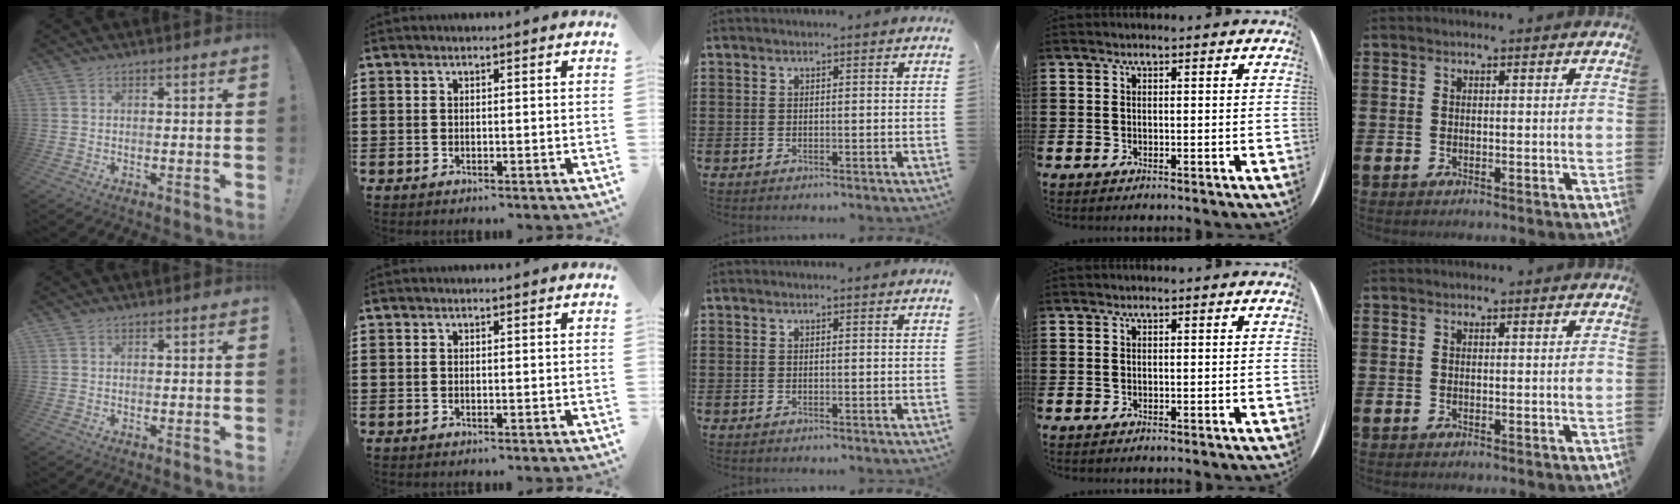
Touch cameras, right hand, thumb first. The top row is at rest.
{}